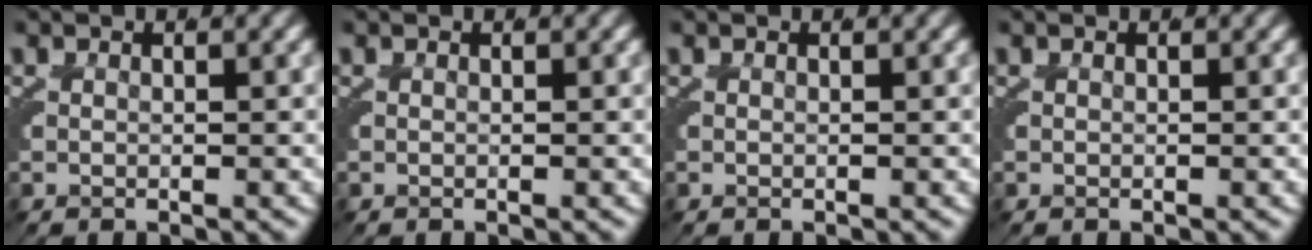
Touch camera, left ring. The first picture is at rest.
{"total": 0.0}
{"total": 0.0}
{"total": 0.0}